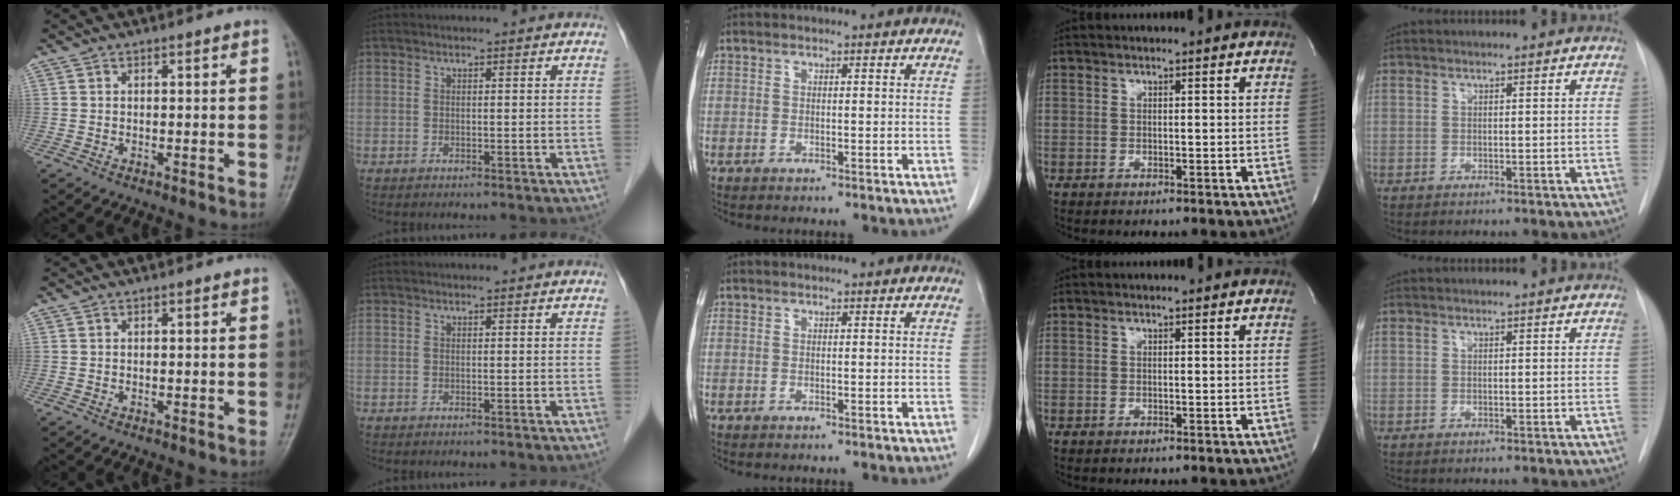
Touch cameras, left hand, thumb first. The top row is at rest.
{}